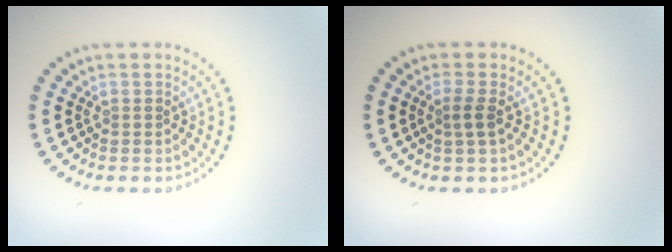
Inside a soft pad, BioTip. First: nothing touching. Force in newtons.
{"total": 1.4, "press": 1.1, "slide": 0.8}